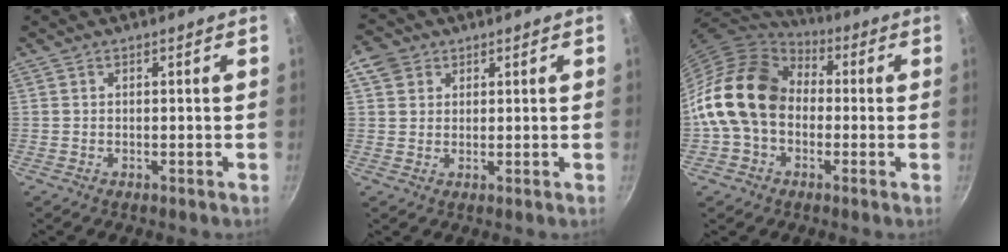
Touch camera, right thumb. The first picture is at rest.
{"total": 4.3, "force": [1.9, 3.6, 1.4], "torque": [-0.001, 0.001, 0.029]}
{"total": 17.1, "force": [-0.3, 12.9, 11.1], "torque": [-0.176, 0.041, -0.021]}